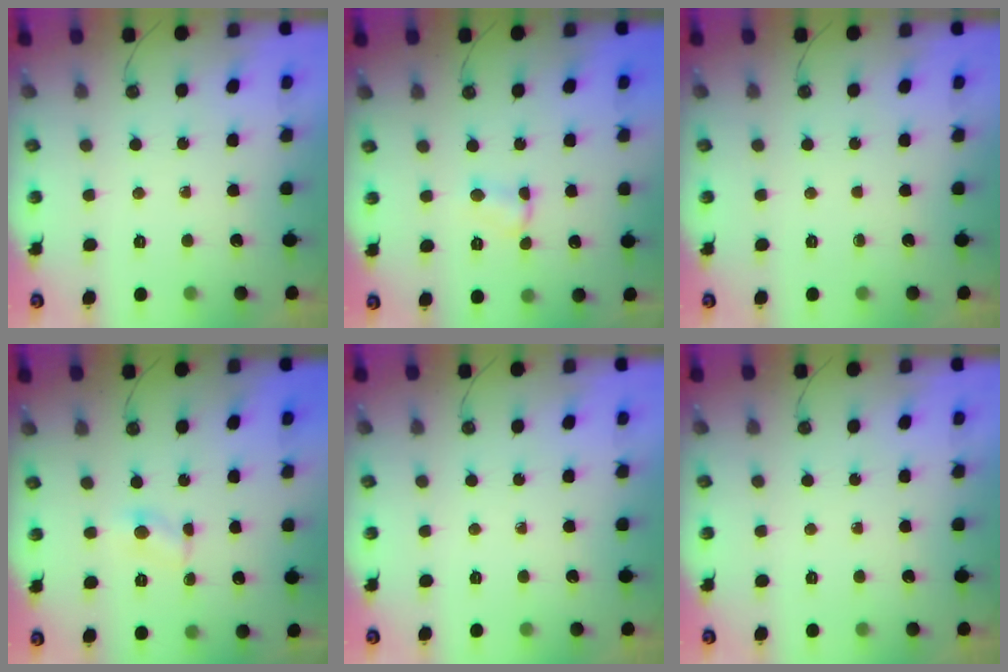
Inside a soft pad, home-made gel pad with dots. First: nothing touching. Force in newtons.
{"total": 3.4, "press": 3.4, "slide": 0.5}
{"total": 0.0}
{"total": 2.3, "press": 2.3, "slide": 0.2}
{"total": 0.0}
{"total": 0.0}